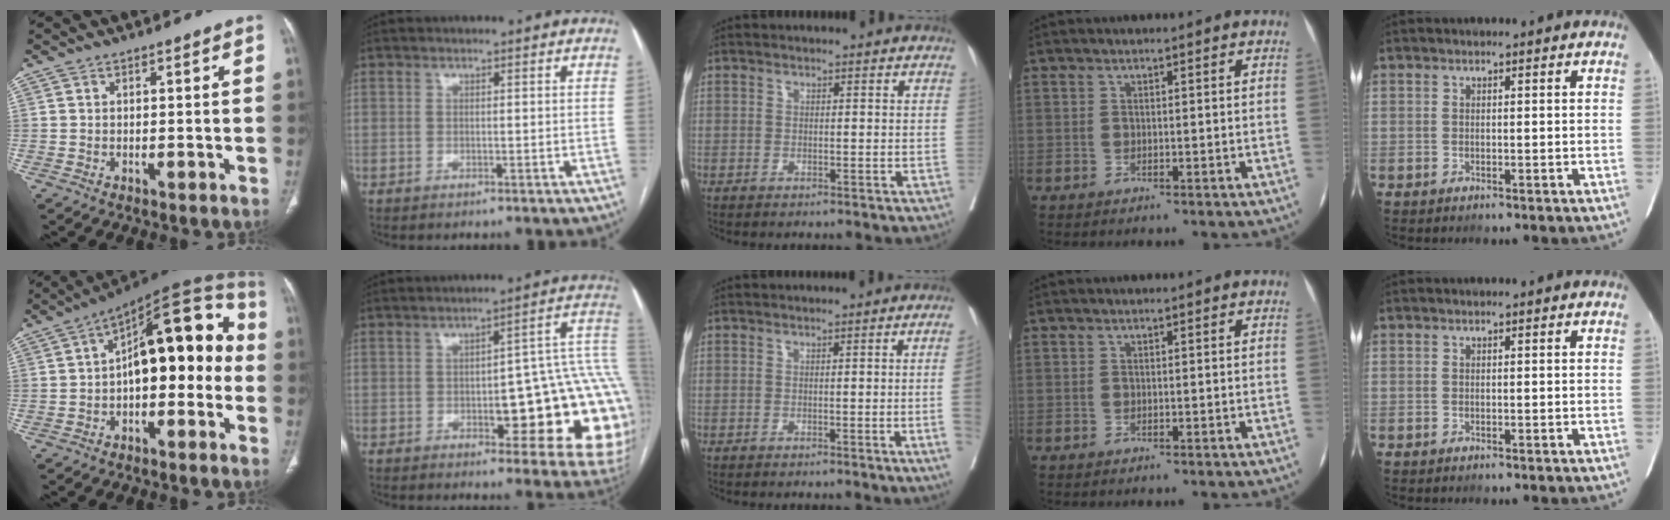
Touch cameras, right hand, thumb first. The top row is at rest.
{"thumb": {"total": 18.6, "force": [-0.7, 9.3, 16.1], "torque": [-0.190, 0.057, -0.021]}, "index": {"total": 20.2, "force": [-2.0, 5.5, 19.3], "torque": [-0.146, 0.031, -0.012]}, "middle": {"total": 4.3, "force": [-0.9, -0.7, 4.1], "torque": [-0.047, 0.002, -0.012]}}